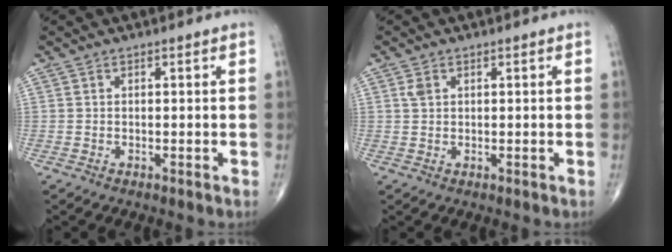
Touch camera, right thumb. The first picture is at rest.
{"total": 1.6, "force": [0.7, 1.0, 1.0], "torque": [-0.021, 0.004, 0.018]}